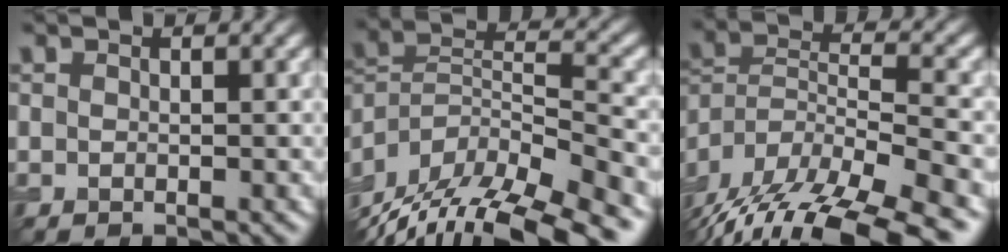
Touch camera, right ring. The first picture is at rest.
{"total": 16.4, "force": [-12.9, 5.8, 8.2], "torque": [-0.149, 0.010, -0.191]}
{"total": 16.3, "force": [-13.1, 5.3, 8.1], "torque": [-0.139, -0.006, -0.186]}